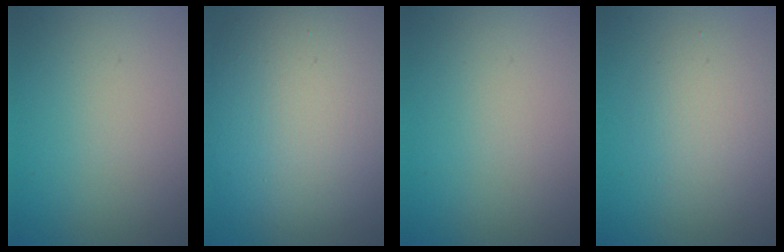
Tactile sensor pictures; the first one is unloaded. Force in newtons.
{"total": 14.6, "press": 14.6, "slide": 0.3}
{"total": 0.0}
{"total": 2.9, "press": 2.9, "slide": 0.2}